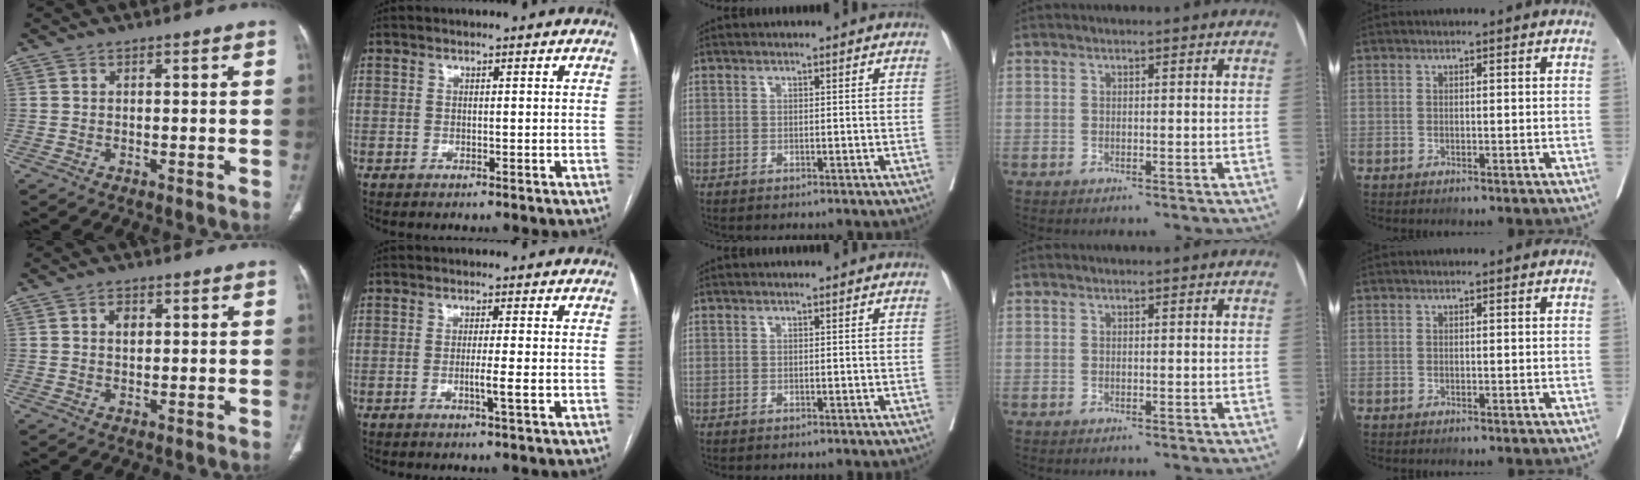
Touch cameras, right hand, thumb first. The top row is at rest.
{"thumb": {"total": 2.5, "force": [0.7, 1.7, 1.7], "torque": [-0.017, 0.001, 0.011]}, "index": {"total": 3.1, "force": [-0.8, -0.4, 2.9], "torque": [-0.052, -0.004, -0.013]}}